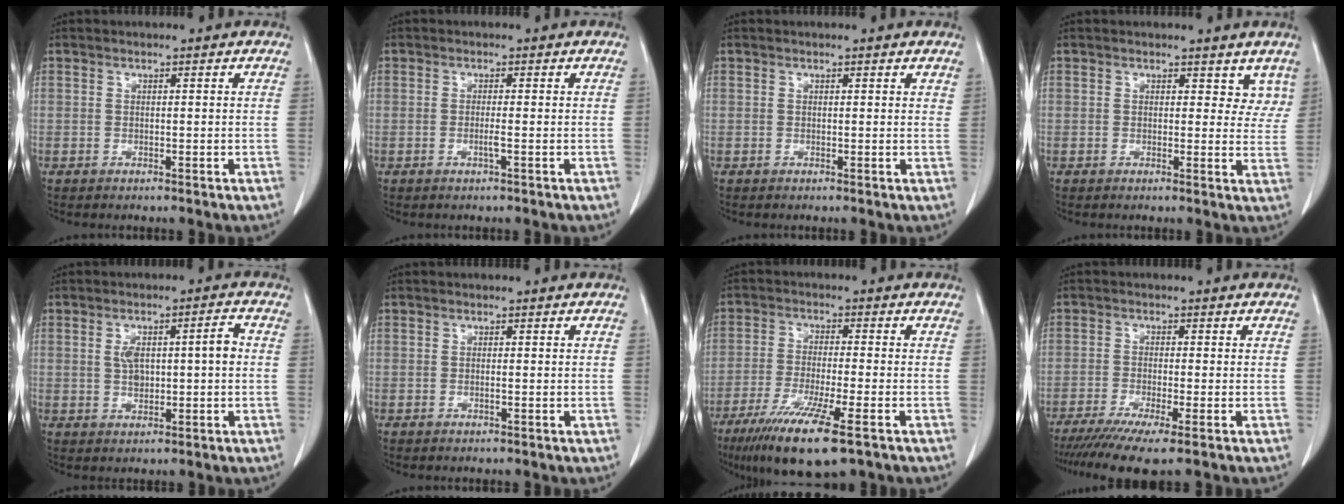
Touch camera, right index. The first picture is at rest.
{"total": 1.2, "force": [-0.4, -0.2, 1.1], "torque": [-0.024, -0.002, -0.007]}
{"total": 0.6, "force": [0.5, 0.3, 0.2], "torque": [-0.002, 0.000, 0.002]}
{"total": 4.3, "force": [3.2, 2.5, 1.3], "torque": [0.009, -0.007, 0.027]}
{"total": 5.8, "force": [0.5, 1.8, 5.5], "torque": [-0.101, 0.020, 0.013]}
{"total": 0.0}
{"total": 12.3, "force": [-7.3, 1.1, 9.8], "torque": [-0.177, -0.035, -0.122]}
{"total": 8.1, "force": [-5.7, 0.0, 5.7], "torque": [-0.090, -0.018, -0.092]}